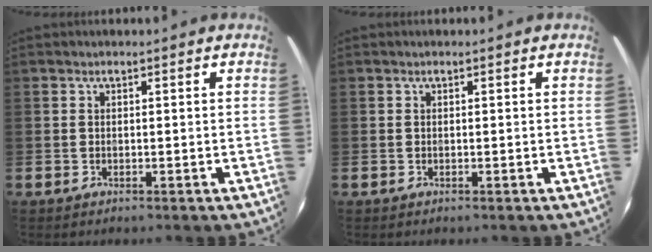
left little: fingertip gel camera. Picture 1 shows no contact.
{"total": 0.0}